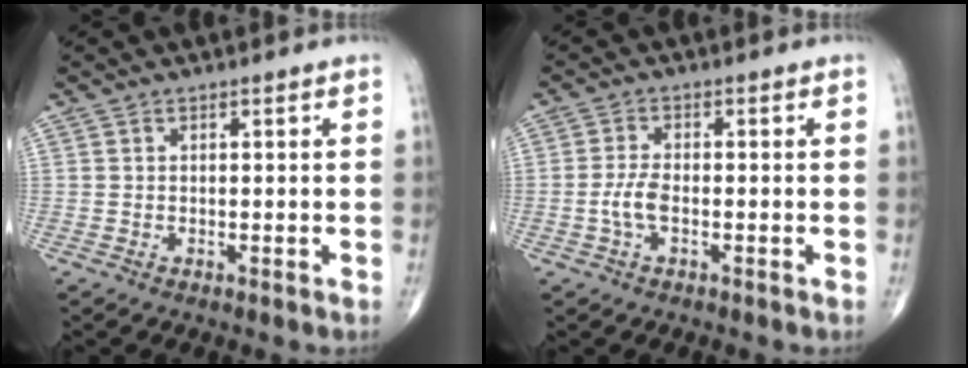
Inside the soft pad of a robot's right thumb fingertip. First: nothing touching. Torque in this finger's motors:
{"motor_torque": [0.15, -0.09, 0.30, -0.28, 0.04]}